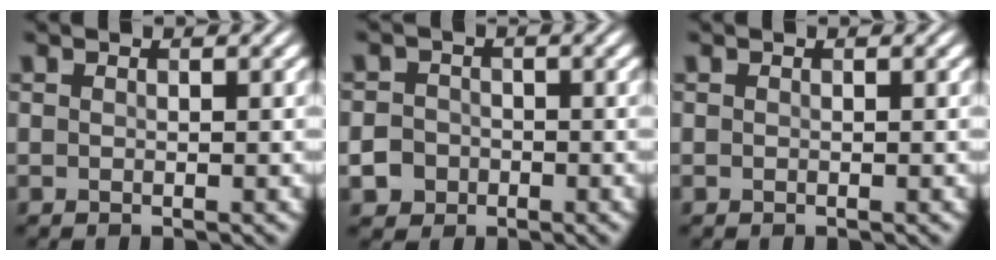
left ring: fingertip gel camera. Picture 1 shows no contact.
{"total": 2.9, "force": [-1.8, 2.3, 0.5], "torque": [0.006, 0.007, -0.028]}
{"total": 0.0}